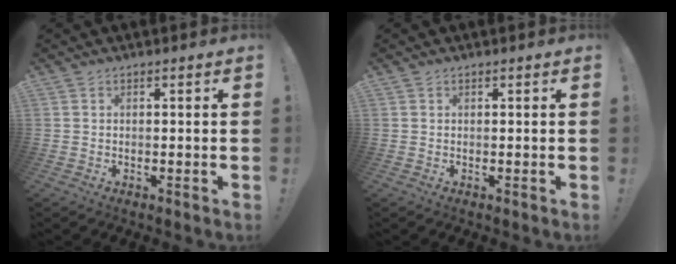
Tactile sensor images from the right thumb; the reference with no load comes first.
{"total": 0.0}